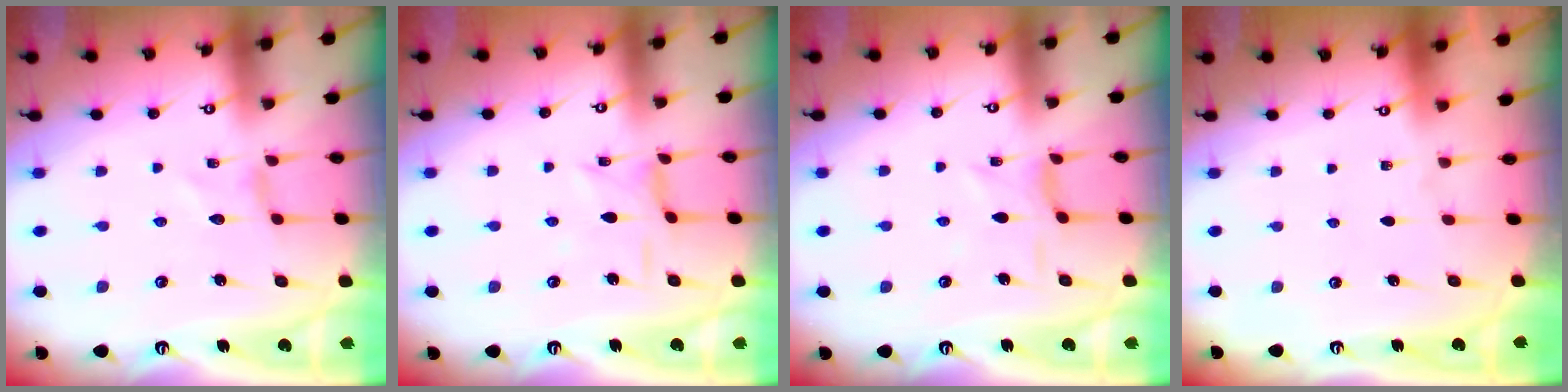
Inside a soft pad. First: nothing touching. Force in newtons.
{"total": 2.2, "press": 2.2, "slide": 0.4}
{"total": 2.3, "press": 2.3, "slide": 0.5}
{"total": 0.0}